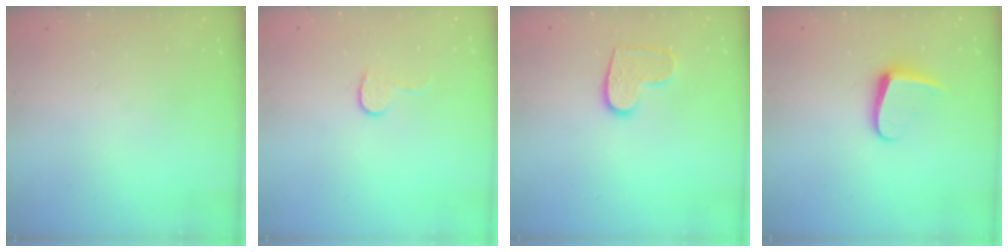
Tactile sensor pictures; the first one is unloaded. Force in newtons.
{"total": 5.6, "press": 5.6, "slide": 0.5}
{"total": 8.6, "press": 8.6, "slide": 0.3}
{"total": 8.9, "press": 8.8, "slide": 0.8}